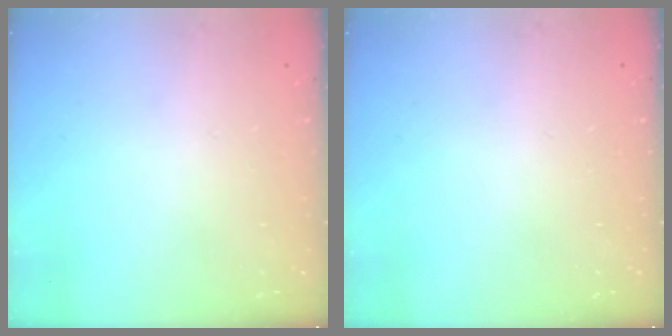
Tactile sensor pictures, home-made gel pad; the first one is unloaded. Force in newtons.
{"total": 0.0}